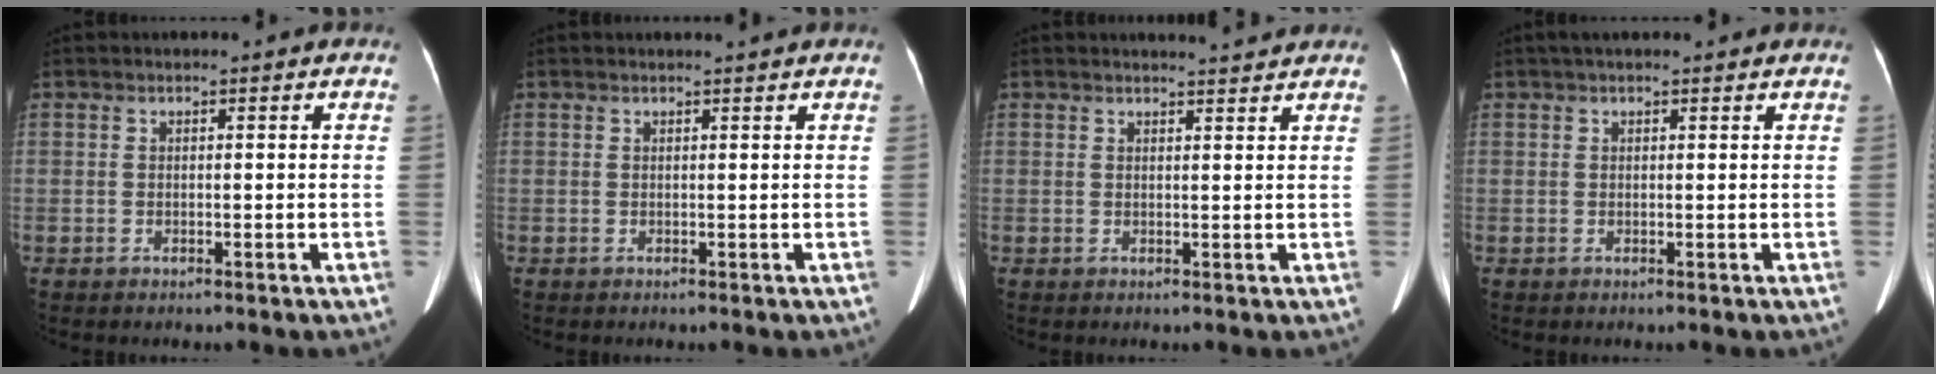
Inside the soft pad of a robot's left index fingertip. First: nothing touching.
{"total": 2.2, "force": [2.0, -0.5, 0.7], "torque": [-0.010, 0.008, 0.030]}
{"total": 3.7, "force": [3.6, -0.2, 0.7], "torque": [-0.014, 0.005, 0.046]}
{"total": 5.7, "force": [4.8, 1.1, 2.9], "torque": [-0.045, 0.035, 0.067]}